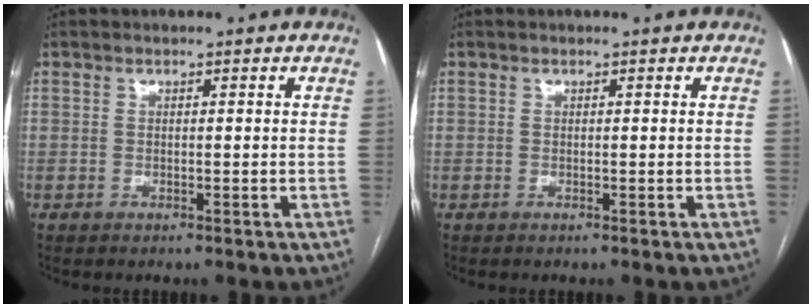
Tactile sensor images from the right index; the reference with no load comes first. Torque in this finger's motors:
{"motor_torque": [0.00, 0.00, 0.03, 0.00]}